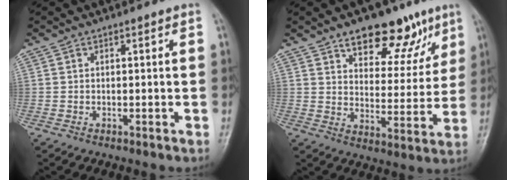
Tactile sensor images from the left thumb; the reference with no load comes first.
{"total": 15.0, "force": [9.7, 7.8, 8.5], "torque": [-0.058, -0.049, 0.143]}